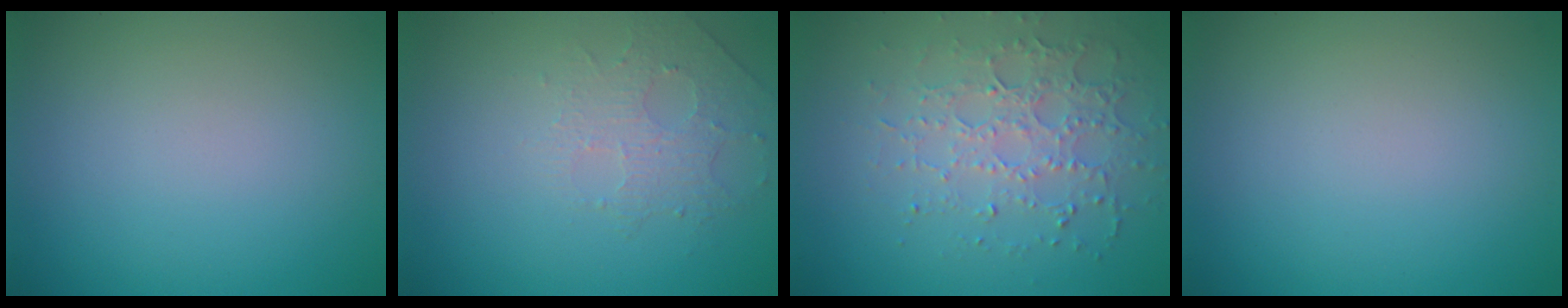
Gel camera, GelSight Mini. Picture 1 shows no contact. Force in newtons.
{"total": 1.6, "press": 1.2, "slide": 1.0}
{"total": 3.5, "press": 3.3, "slide": 1.0}
{"total": 0.0}